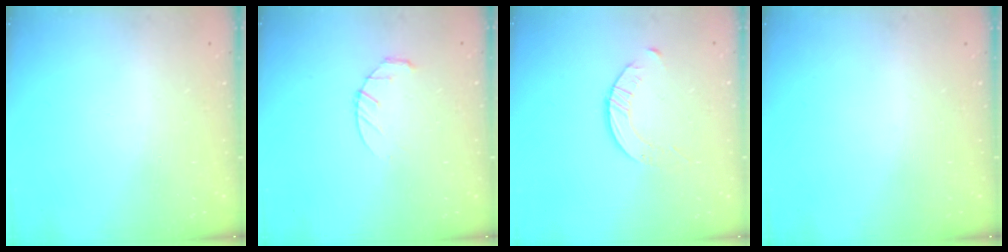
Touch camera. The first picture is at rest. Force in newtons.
{"total": 4.4, "press": 4.4, "slide": 0.7}
{"total": 3.5, "press": 3.5, "slide": 0.5}
{"total": 0.0}